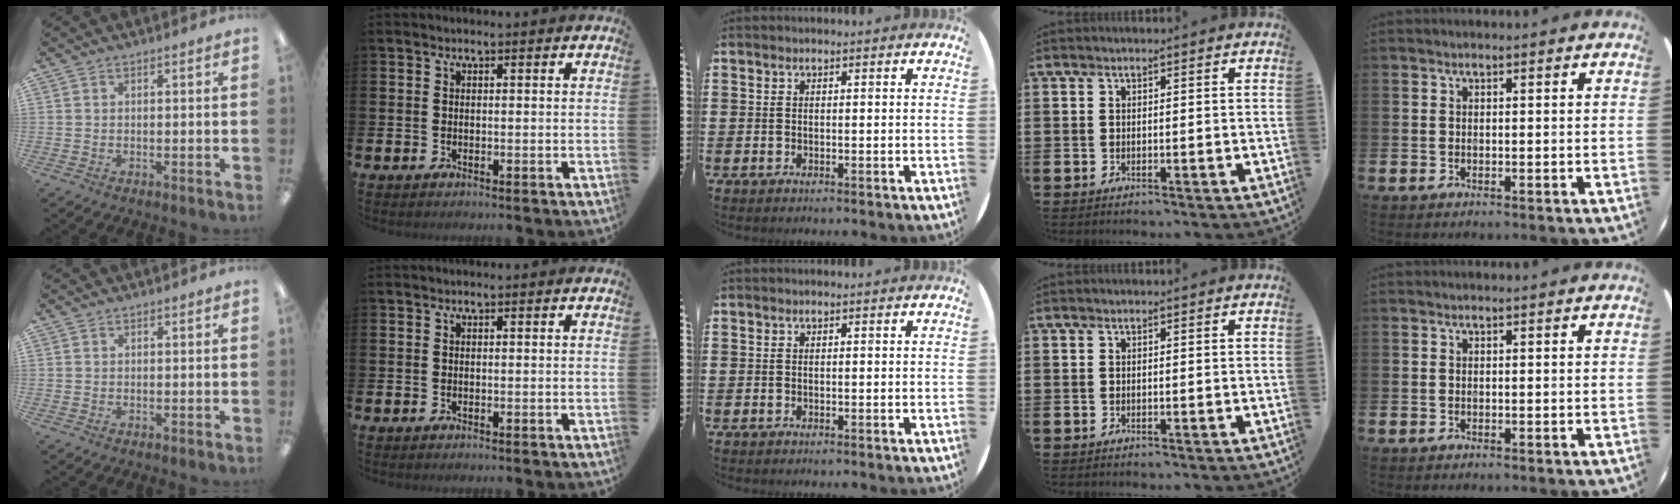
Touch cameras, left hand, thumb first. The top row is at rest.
{}